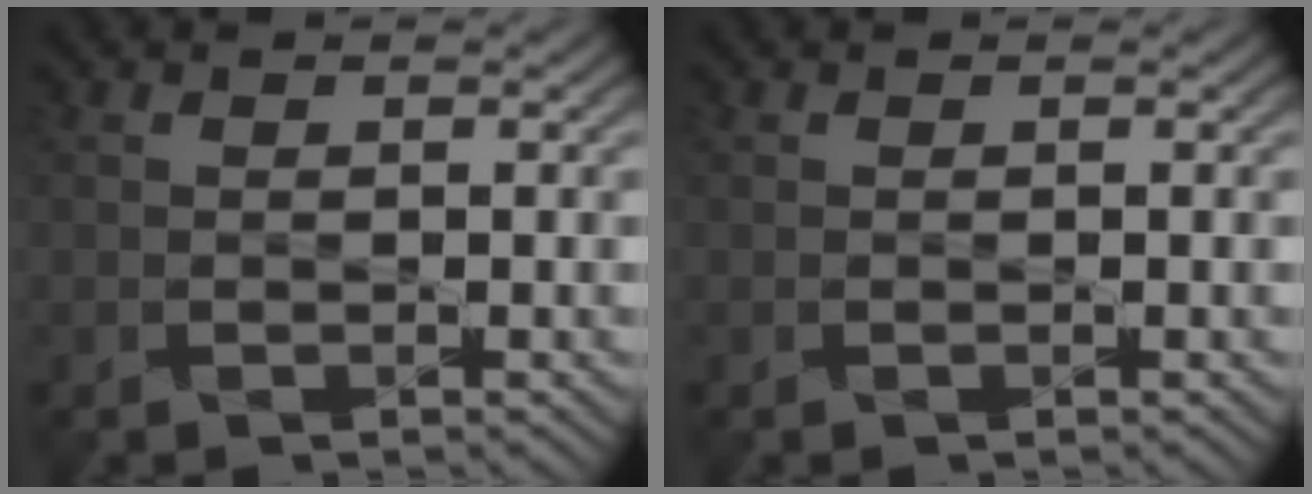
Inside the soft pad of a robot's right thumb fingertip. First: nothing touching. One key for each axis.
{"total": 0.0}